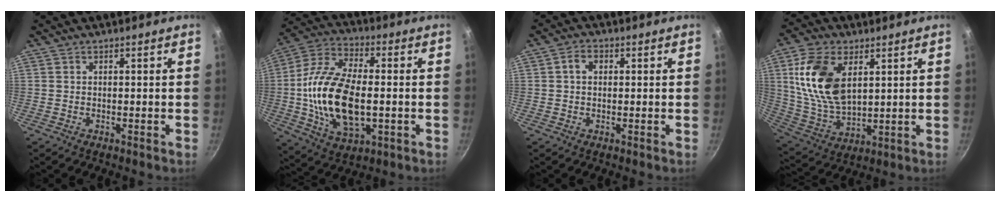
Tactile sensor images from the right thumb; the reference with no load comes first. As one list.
[{"total": 20.2, "force": [-1.5, 10.7, 17.0], "torque": [-0.321, 0.019, -0.030]}, {"total": 2.7, "force": [0.4, 2.1, 1.7], "torque": [-0.026, 0.004, 0.003]}, {"total": 16.0, "force": [4.7, 9.2, 12.2], "torque": [-0.220, -0.017, 0.104]}]